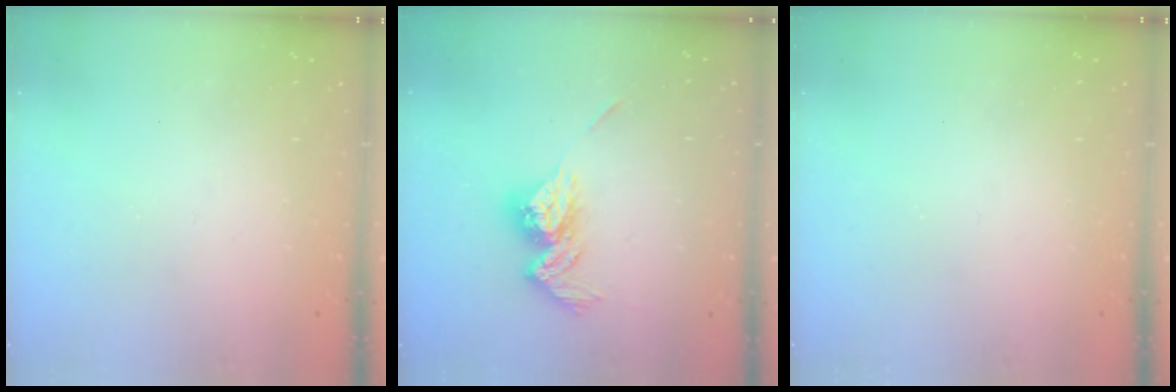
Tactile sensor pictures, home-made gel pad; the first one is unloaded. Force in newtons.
{"total": 11.4, "press": 11.4, "slide": 0.6}
{"total": 0.0}